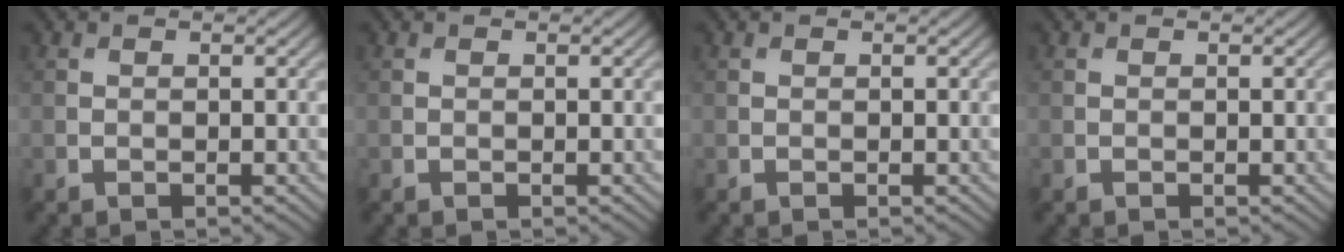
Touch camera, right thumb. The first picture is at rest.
{"total": 0.0}
{"total": 0.0}
{"total": 0.0}